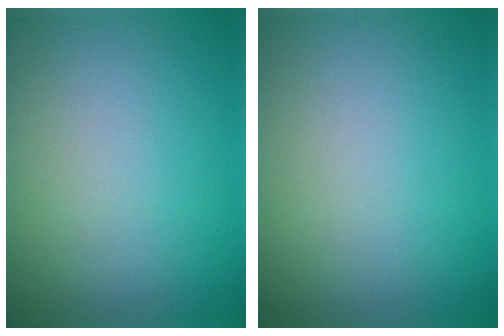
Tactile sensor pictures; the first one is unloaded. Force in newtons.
{"total": 0.0}